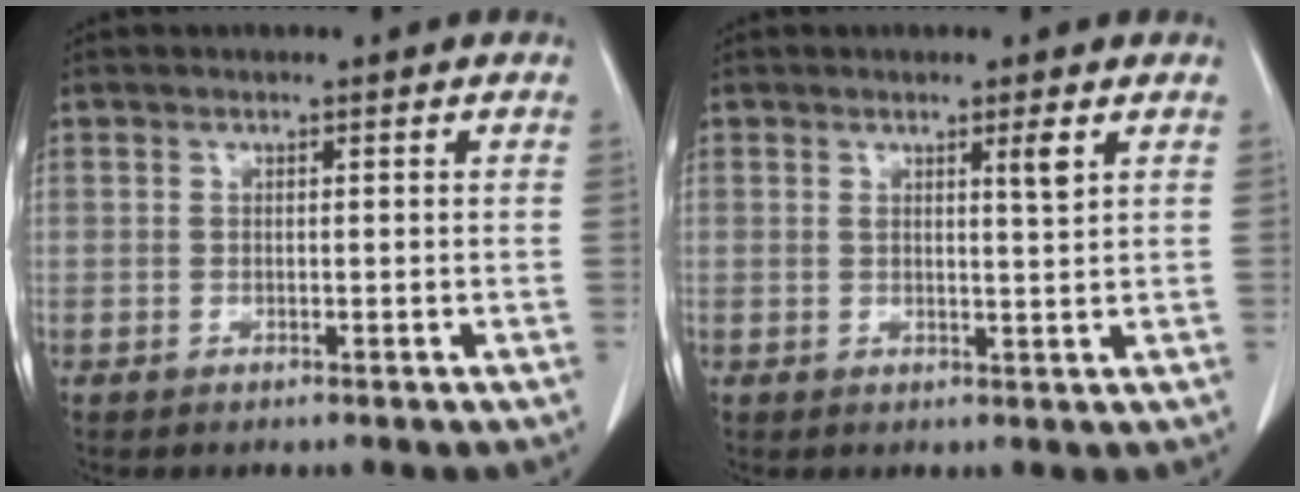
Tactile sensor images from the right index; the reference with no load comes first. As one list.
[{"total": 2.4, "force": [1.3, -0.2, 2.0], "torque": [-0.034, -0.006, 0.021]}]